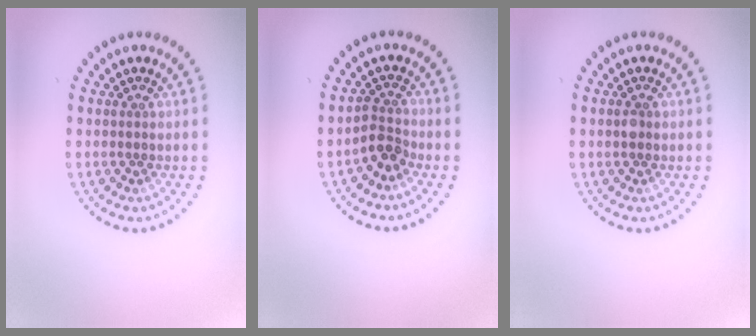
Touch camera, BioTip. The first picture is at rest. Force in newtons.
{"total": 2.5, "press": 1.8, "slide": 1.7}
{"total": 0.9, "press": 0.9, "slide": 0.2}